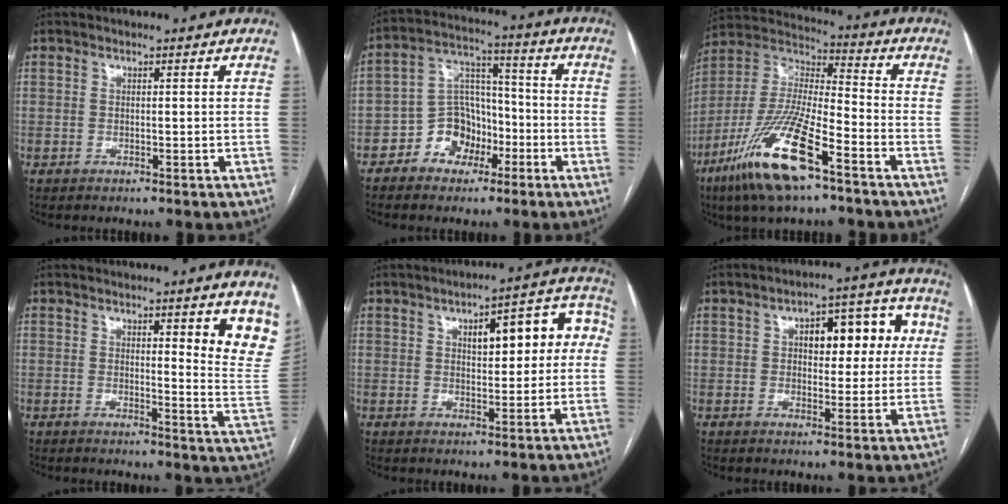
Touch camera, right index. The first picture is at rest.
{"total": 8.7, "force": [-4.3, 6.6, 3.5], "torque": [-0.072, 0.031, -0.073]}
{"total": 18.2, "force": [-10.4, 3.8, 14.5], "torque": [-0.319, -0.032, -0.195]}
{"total": 10.0, "force": [5.6, 1.2, 8.2], "torque": [-0.081, -0.031, 0.056]}
{"total": 10.5, "force": [2.0, 3.9, 9.5], "torque": [-0.110, 0.039, 0.025]}
{"total": 10.2, "force": [2.4, 4.9, 8.7], "torque": [-0.101, 0.037, 0.033]}